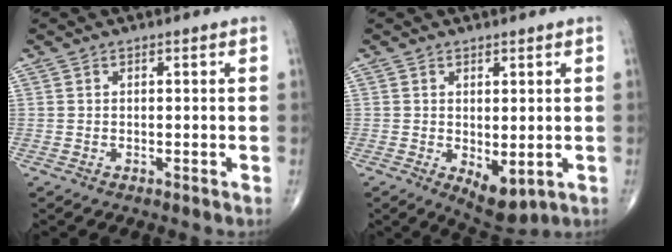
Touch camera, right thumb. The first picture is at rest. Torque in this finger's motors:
{"motor_torque": [-0.28, 0.37, 0.02, -0.04, 0.03]}